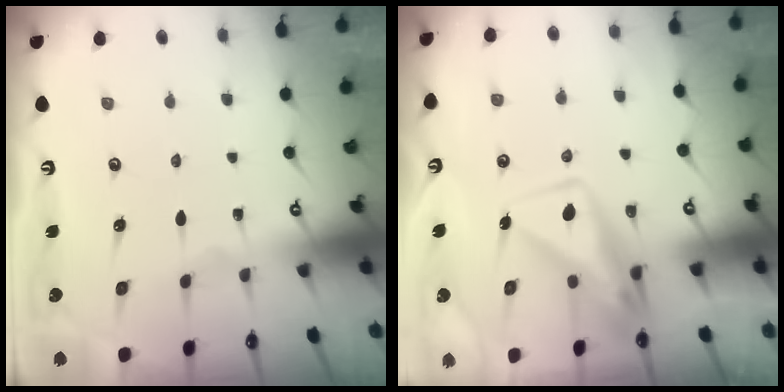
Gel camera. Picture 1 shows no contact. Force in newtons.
{"total": 10.2, "press": 10.1, "slide": 0.9}